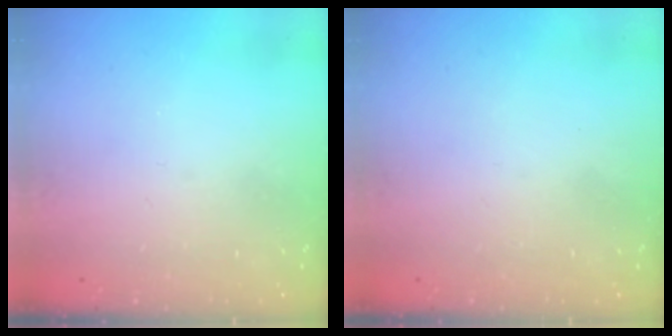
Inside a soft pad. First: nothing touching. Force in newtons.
{"total": 1.5, "press": 1.5, "slide": 0.1}